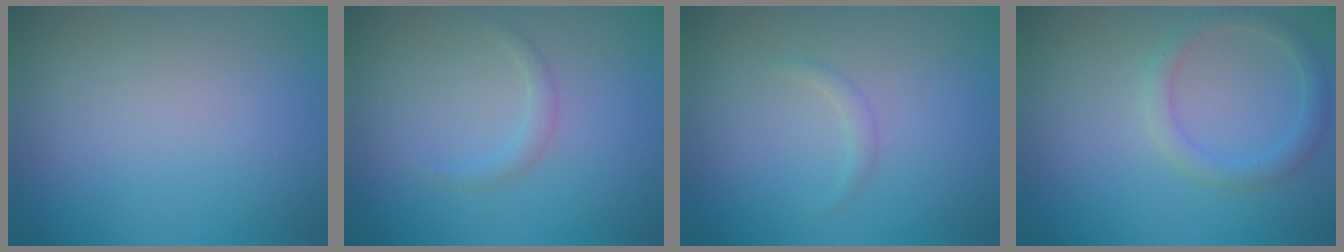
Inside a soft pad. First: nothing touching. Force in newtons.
{"total": 1.0, "press": 1.0, "slide": 0.1}
{"total": 0.7, "press": 0.7, "slide": 0.0}
{"total": 2.1, "press": 2.1, "slide": 0.1}